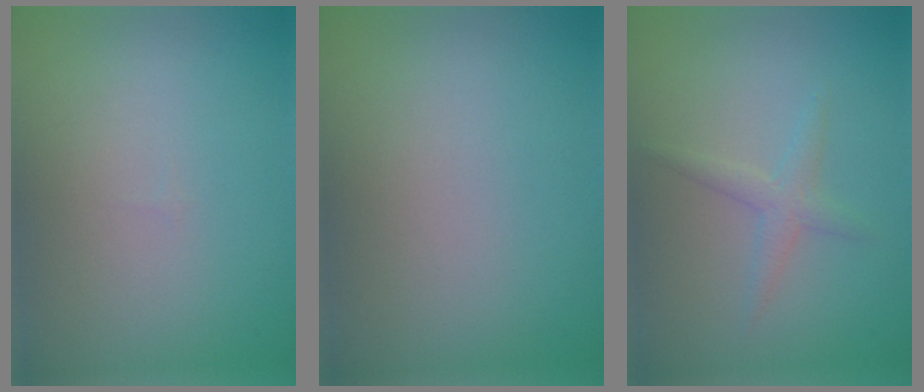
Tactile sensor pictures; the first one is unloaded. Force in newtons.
{"total": 0.0}
{"total": 1.6, "press": 1.6, "slide": 0.1}